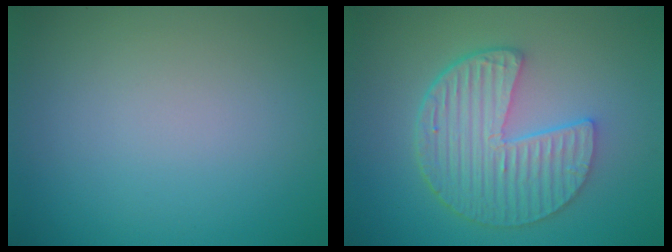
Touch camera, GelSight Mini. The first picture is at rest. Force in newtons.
{"total": 6.7, "press": 4.8, "slide": 4.6}